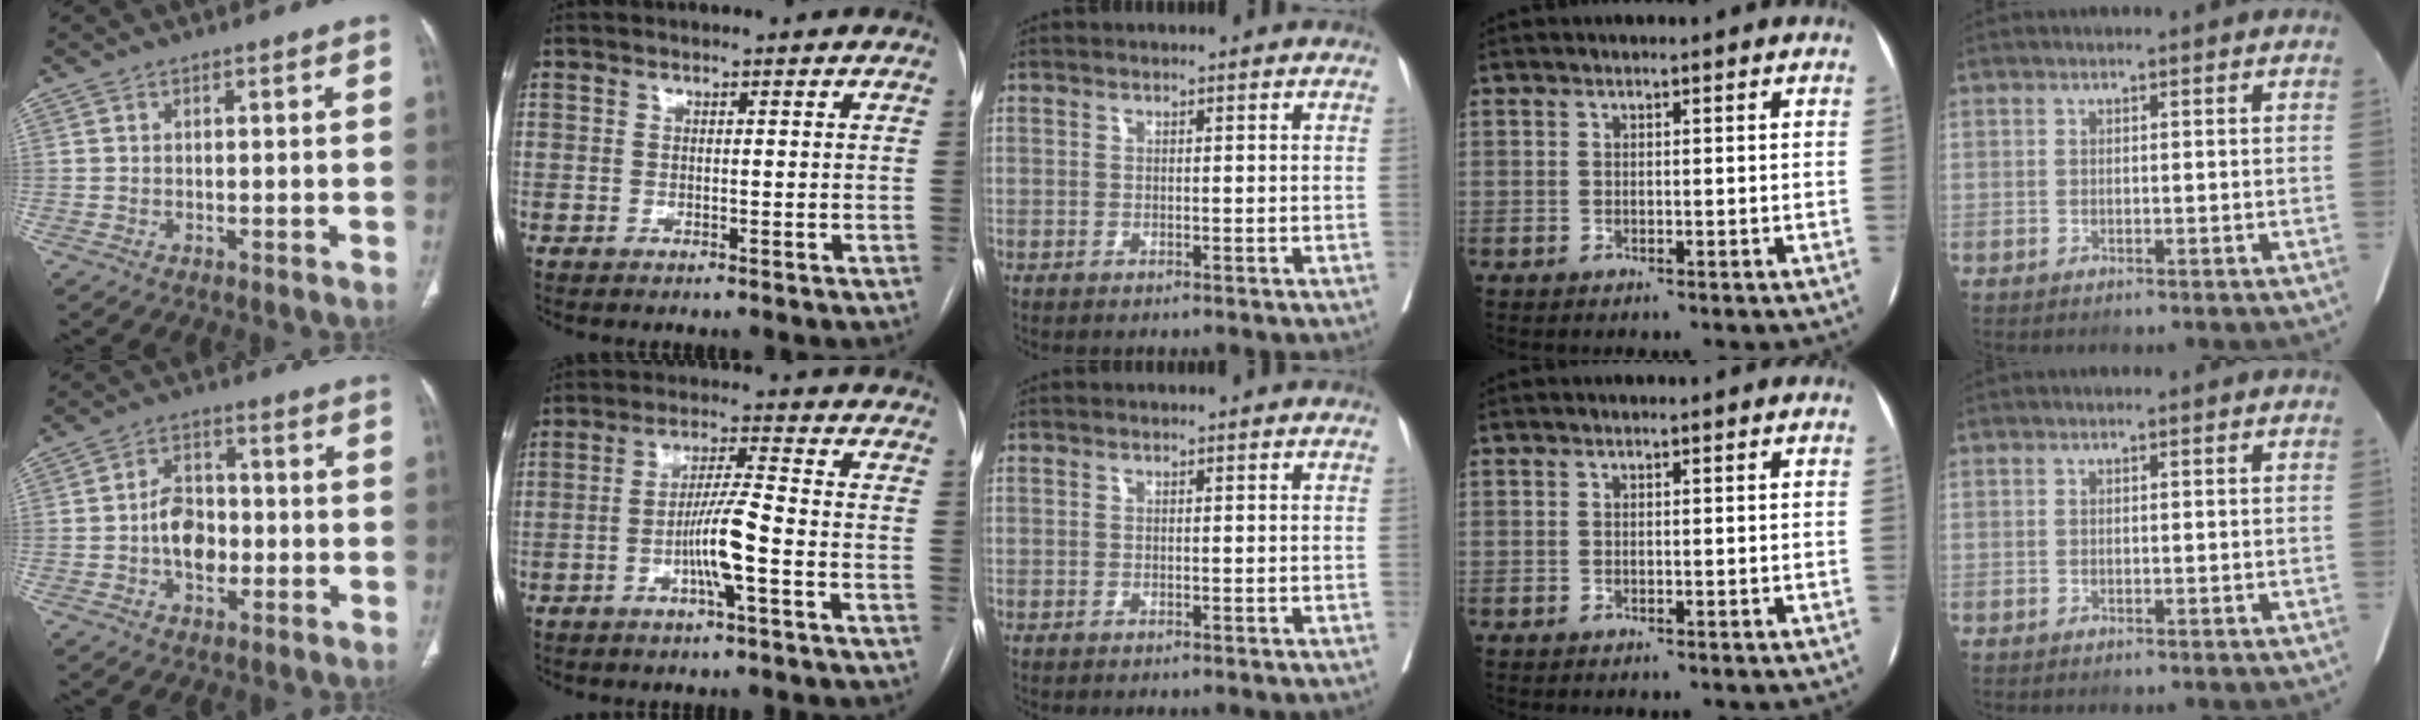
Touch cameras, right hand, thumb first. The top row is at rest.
{"thumb": {"total": 8.0, "force": [-1.4, 5.6, 5.5], "torque": [-0.069, 0.017, -0.029]}, "index": {"total": 7.0, "force": [-2.4, -0.3, 6.6], "torque": [-0.129, 0.002, -0.046]}}